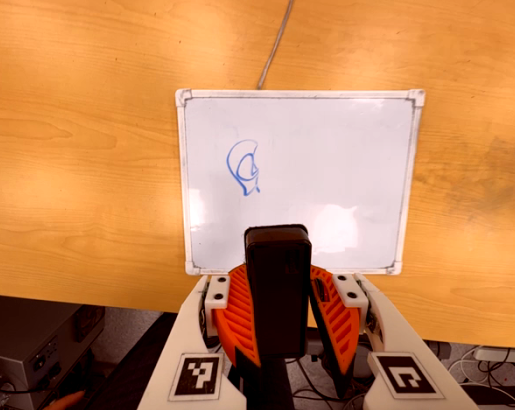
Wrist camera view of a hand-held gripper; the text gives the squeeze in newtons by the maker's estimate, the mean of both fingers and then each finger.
{"total": 8.6, "left": 9.4, "right": 7.7}